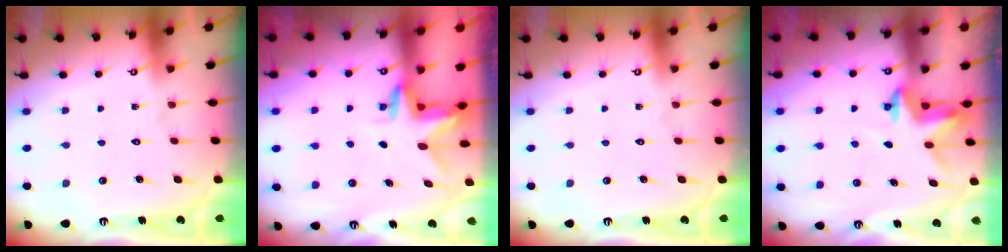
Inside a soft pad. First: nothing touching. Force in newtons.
{"total": 3.0, "press": 3.0, "slide": 0.2}
{"total": 0.0}
{"total": 3.4, "press": 3.4, "slide": 0.2}